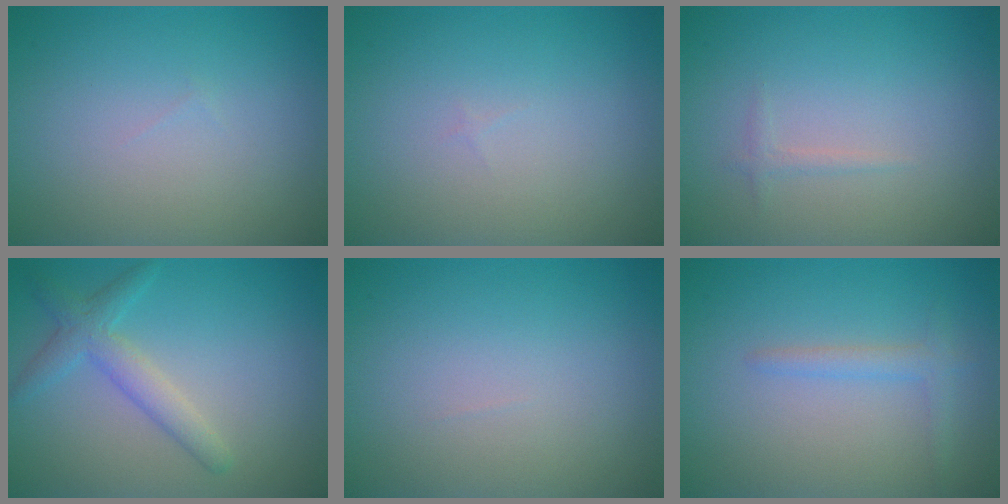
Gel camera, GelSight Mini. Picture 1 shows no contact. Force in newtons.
{"total": 0.0}
{"total": 0.7, "press": 0.7, "slide": 0.1}
{"total": 1.9, "press": 1.9, "slide": 0.2}
{"total": 0.0}
{"total": 1.4, "press": 1.4, "slide": 0.2}